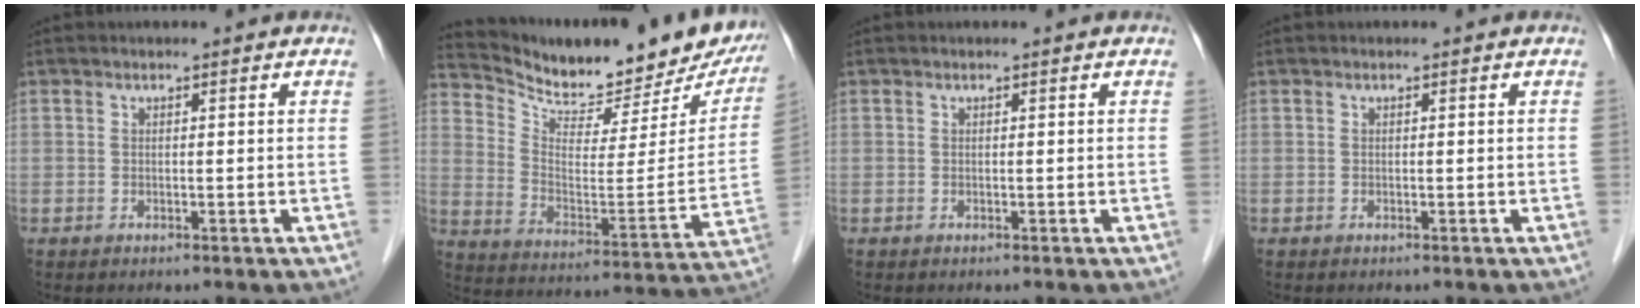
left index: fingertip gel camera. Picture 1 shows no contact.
{"total": 22.6, "force": [20.9, 5.2, 7.1], "torque": [-0.119, -0.061, 0.289]}
{"total": 0.0}
{"total": 0.0}